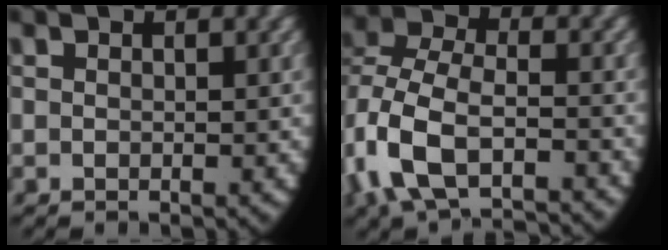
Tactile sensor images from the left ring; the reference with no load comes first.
{"total": 7.7, "force": [-3.7, 5.1, 4.5], "torque": [-0.119, -0.033, -0.049]}